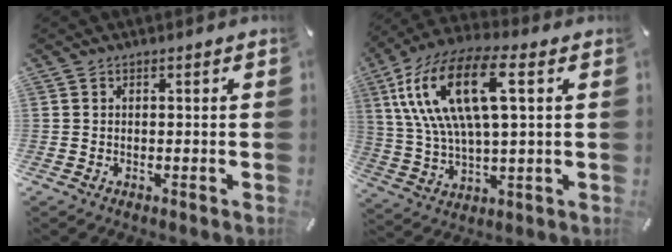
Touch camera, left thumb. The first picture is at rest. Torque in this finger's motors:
{"motor_torque": [1.82, 1.74, 1.58, -1.18, 0.78]}